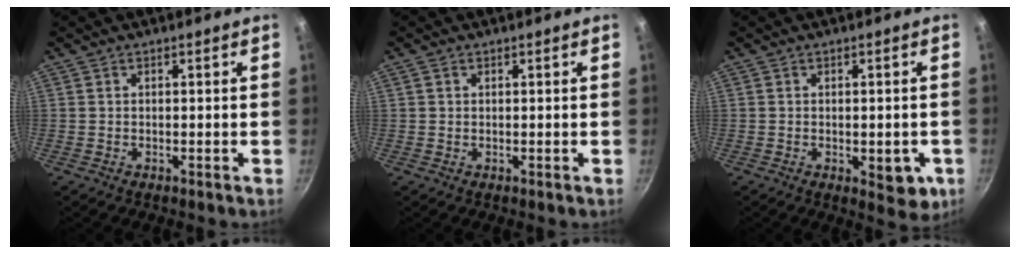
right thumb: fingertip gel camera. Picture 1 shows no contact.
{"total": 0.8, "force": [0.4, 0.6, 0.4], "torque": [-0.006, 0.002, 0.006]}
{"total": 6.6, "force": [-1.7, 3.2, 5.5], "torque": [-0.050, 0.000, -0.017]}